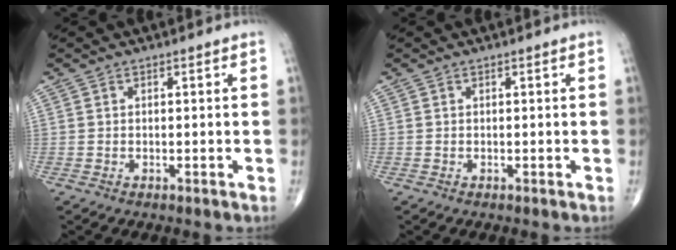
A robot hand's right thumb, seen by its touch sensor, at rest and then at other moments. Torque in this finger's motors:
{"motor_torque": [0.00, 0.00, 0.00, 0.00, 0.00]}